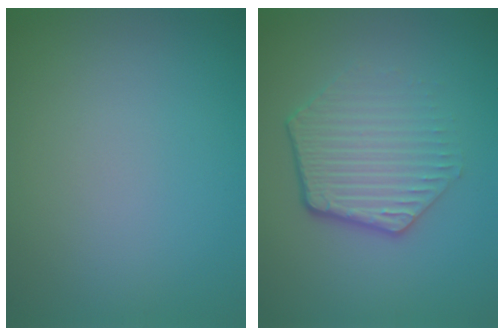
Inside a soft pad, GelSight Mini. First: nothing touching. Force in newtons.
{"total": 4.5, "press": 3.2, "slide": 3.1}